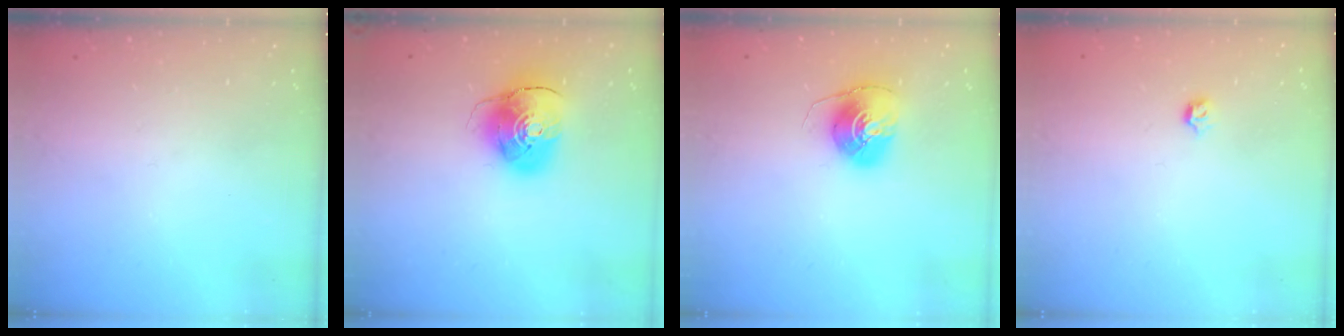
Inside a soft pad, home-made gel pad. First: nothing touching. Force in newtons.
{"total": 9.9, "press": 9.8, "slide": 1.4}
{"total": 8.8, "press": 8.8, "slide": 0.1}
{"total": 2.8, "press": 2.7, "slide": 0.8}